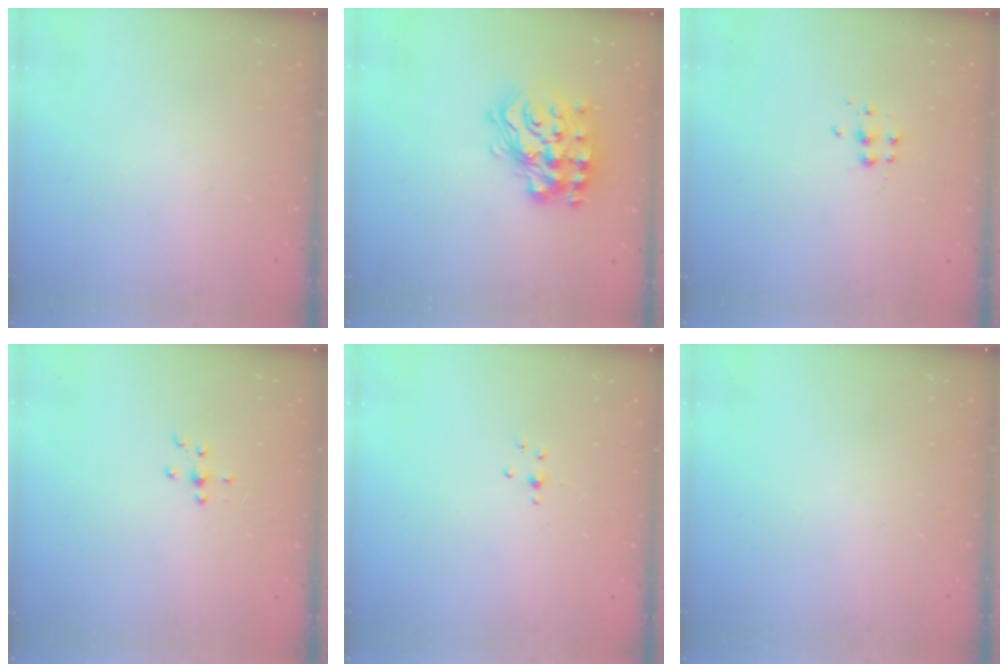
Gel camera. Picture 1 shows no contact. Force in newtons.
{"total": 17.7, "press": 17.7, "slide": 1.2}
{"total": 4.6, "press": 4.5, "slide": 0.4}
{"total": 4.4, "press": 4.3, "slide": 1.0}
{"total": 2.3, "press": 1.9, "slide": 1.3}
{"total": 0.0}